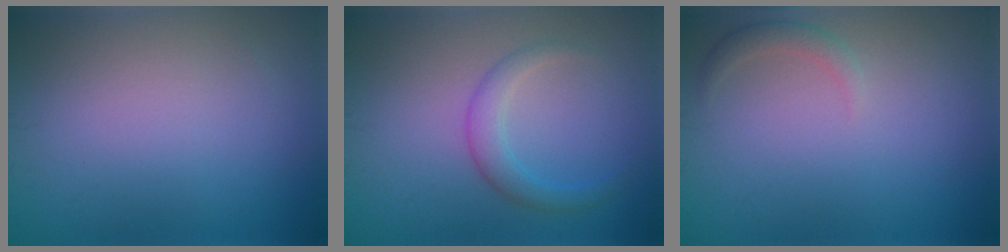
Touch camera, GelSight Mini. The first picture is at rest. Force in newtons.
{"total": 2.3, "press": 2.3, "slide": 0.1}
{"total": 1.3, "press": 1.3, "slide": 0.1}